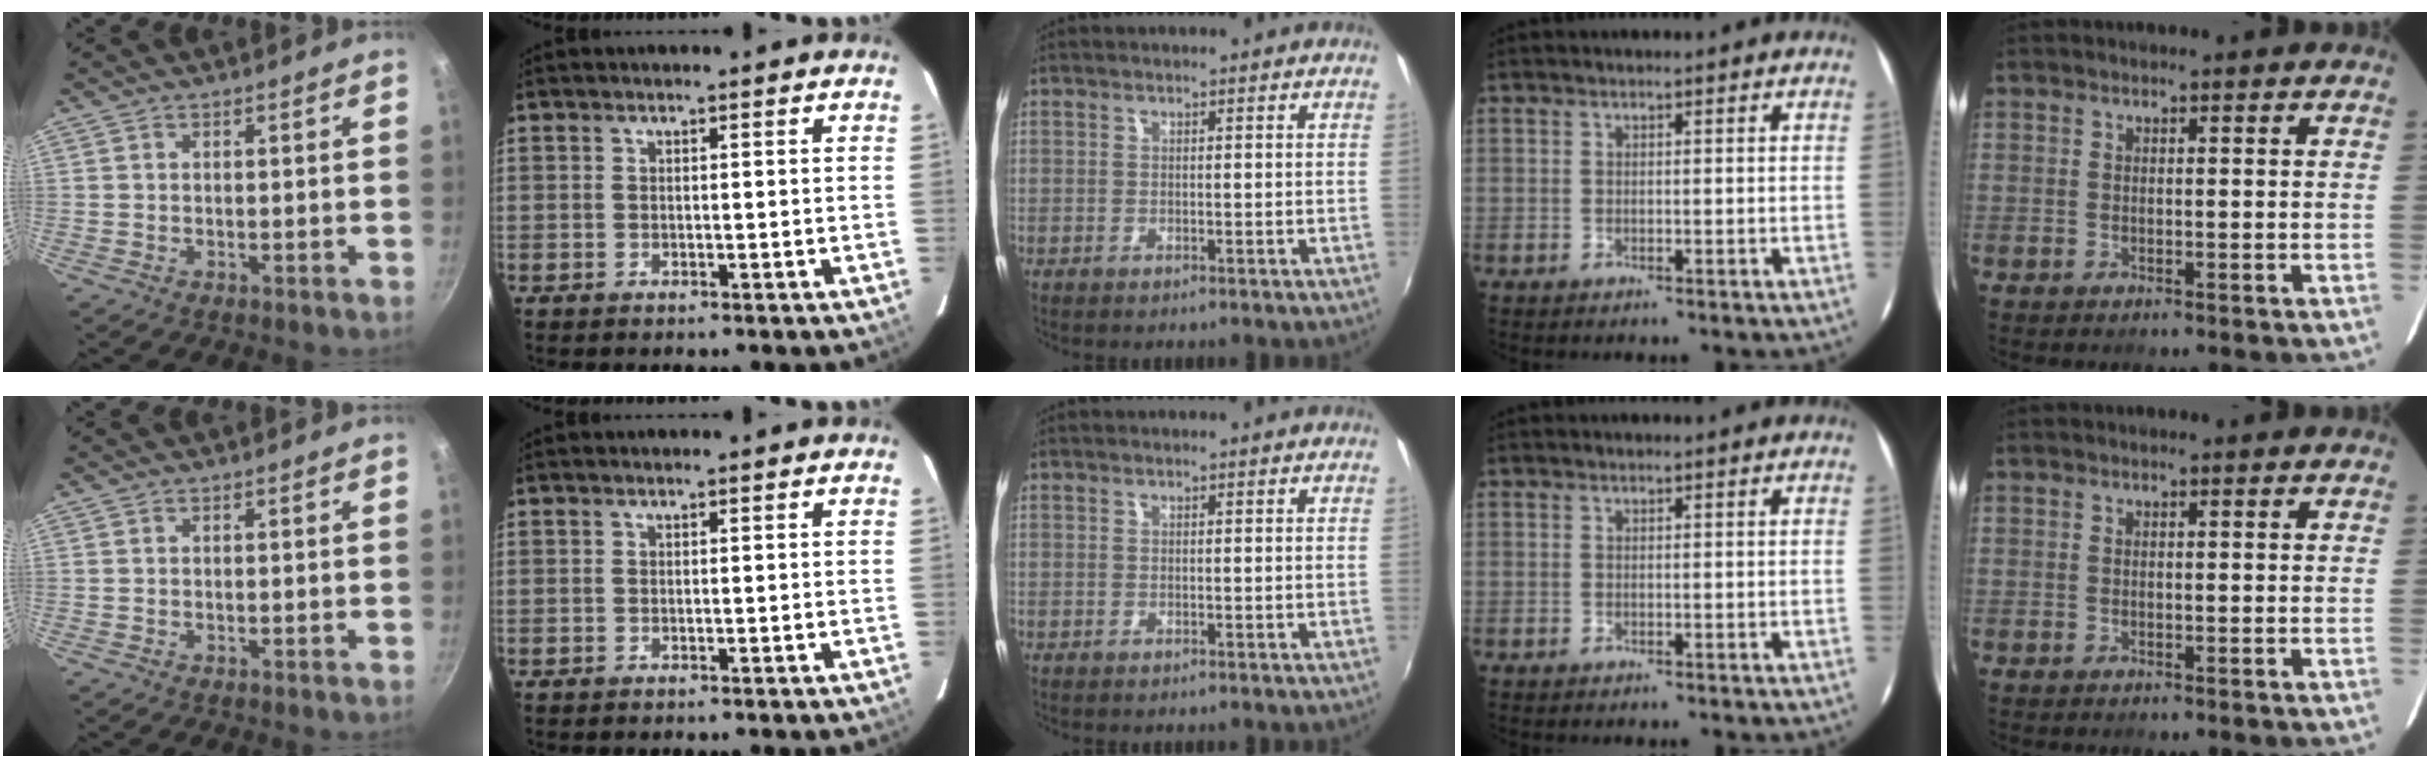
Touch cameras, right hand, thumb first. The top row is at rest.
{}